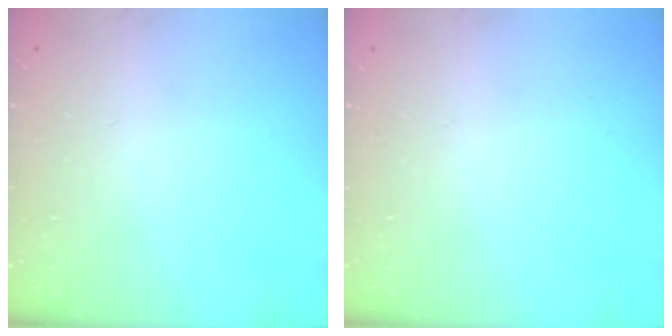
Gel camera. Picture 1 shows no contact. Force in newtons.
{"total": 0.0}